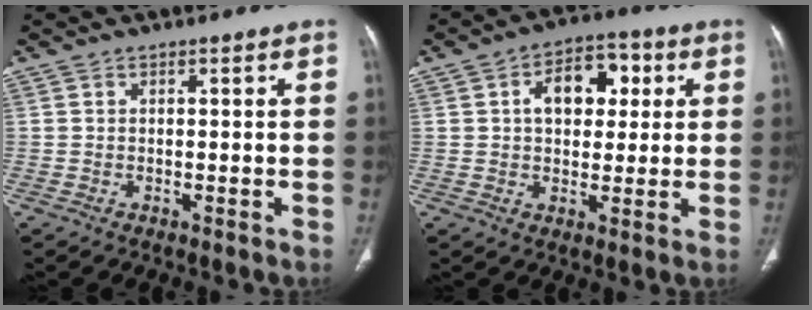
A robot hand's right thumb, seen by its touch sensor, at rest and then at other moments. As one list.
[{"total": 10.5, "force": [2.7, 6.9, 7.4], "torque": [-0.076, 0.013, 0.035]}]